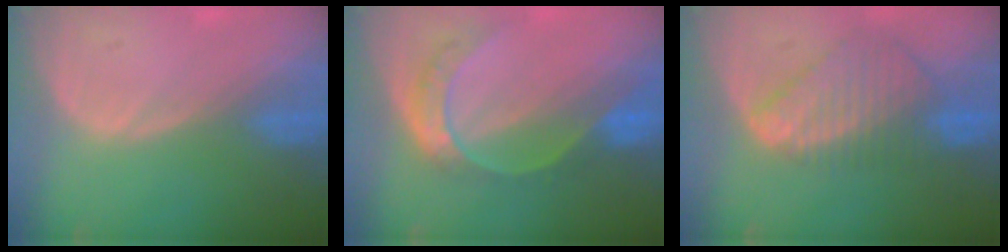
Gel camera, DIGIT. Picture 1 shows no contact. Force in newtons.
{"total": 7.7, "press": 6.4, "slide": 4.3}
{"total": 9.0, "press": 7.7, "slide": 4.6}